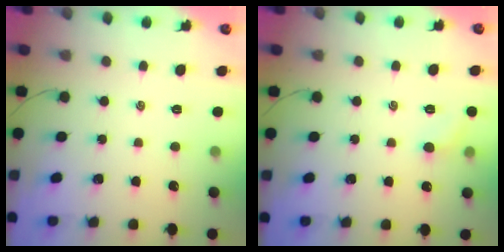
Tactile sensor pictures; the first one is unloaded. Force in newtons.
{"total": 5.0, "press": 4.7, "slide": 1.5}